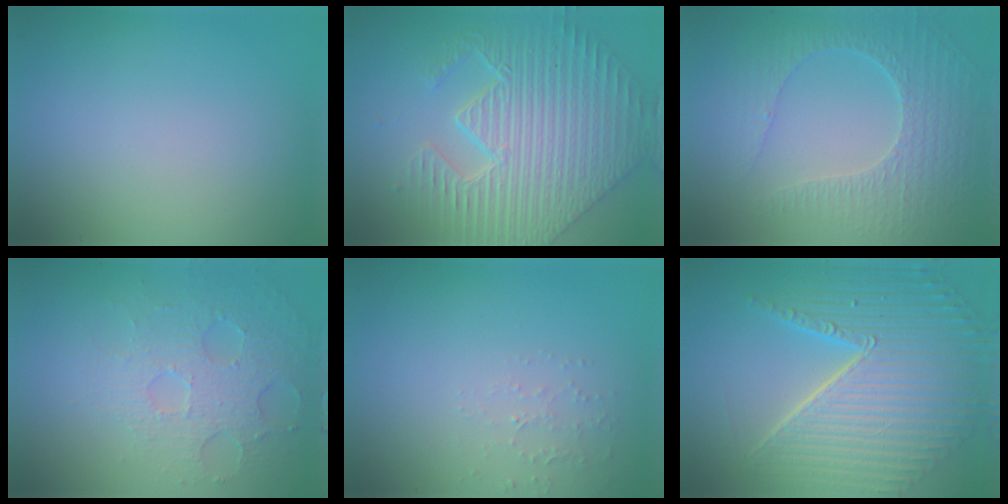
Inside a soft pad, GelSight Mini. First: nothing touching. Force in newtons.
{"total": 6.6, "press": 5.7, "slide": 3.3}
{"total": 4.5, "press": 3.3, "slide": 3.1}
{"total": 4.3, "press": 3.0, "slide": 3.1}
{"total": 1.3, "press": 1.3, "slide": 0.4}
{"total": 11.1, "press": 7.2, "slide": 8.4}